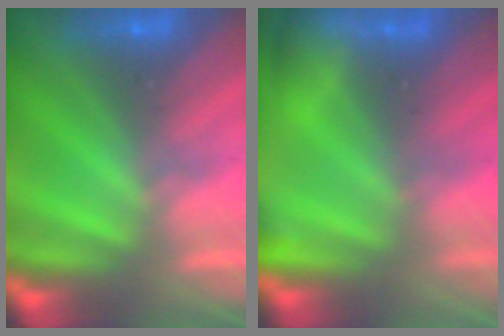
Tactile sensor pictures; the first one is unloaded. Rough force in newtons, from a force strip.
{"total": 5.4}